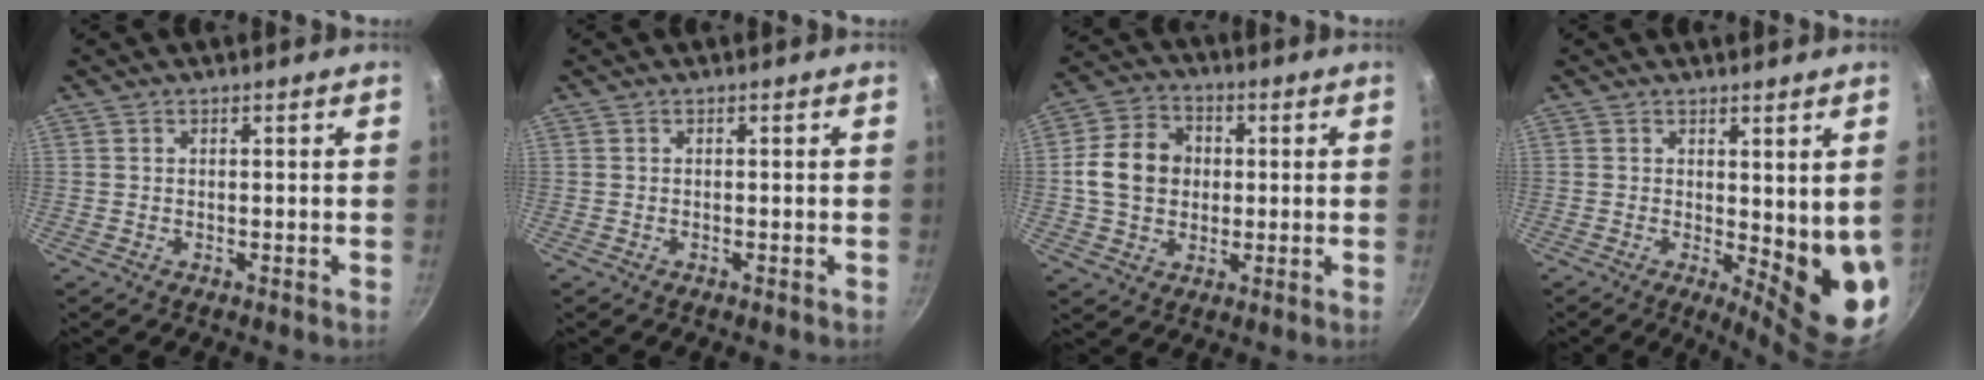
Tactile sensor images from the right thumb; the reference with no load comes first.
{"total": 0.0}
{"total": 12.6, "force": [0.0, 10.1, 7.5], "torque": [-0.107, 0.023, -0.017]}
{"total": 10.1, "force": [0.5, 3.4, 9.5], "torque": [-0.097, -0.027, 0.014]}